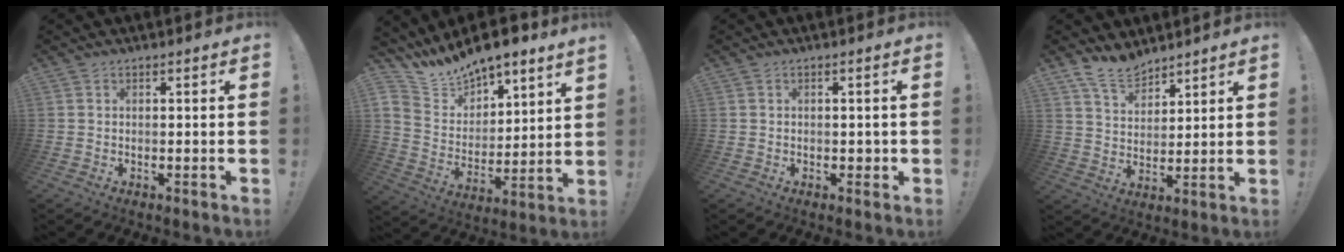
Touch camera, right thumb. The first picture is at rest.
{"total": 10.8, "force": [10.6, 1.8, 0.8], "torque": [-0.054, -0.101, 0.193]}
{"total": 1.6, "force": [-0.3, 1.4, 0.8], "torque": [-0.011, 0.006, -0.007]}
{"total": 9.5, "force": [8.2, 4.0, 2.7], "torque": [-0.054, -0.055, 0.159]}